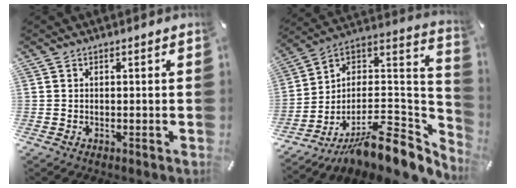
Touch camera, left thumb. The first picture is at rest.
{"total": 14.0, "force": [-6.4, 8.7, 8.9], "torque": [-0.088, -0.021, -0.102]}